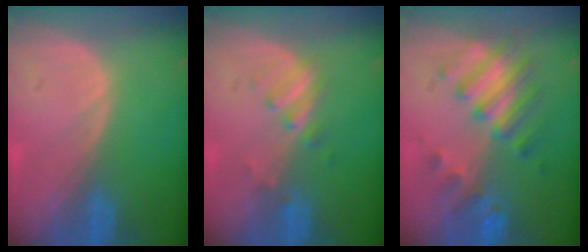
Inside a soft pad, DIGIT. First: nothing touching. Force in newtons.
{"total": 2.7, "press": 2.7, "slide": 0.5}
{"total": 7.2, "press": 7.2, "slide": 1.1}